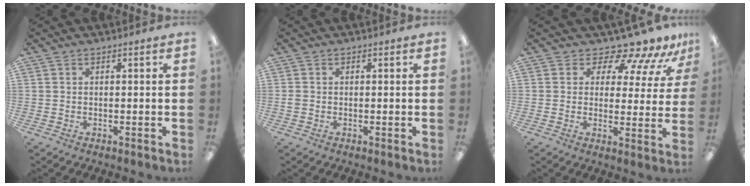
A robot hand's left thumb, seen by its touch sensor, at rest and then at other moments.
{"total": 0.9, "force": [-0.2, 0.8, 0.4], "torque": [-0.007, 0.004, -0.005]}
{"total": 11.0, "force": [10.0, 3.1, 3.4], "torque": [-0.055, -0.090, 0.177]}